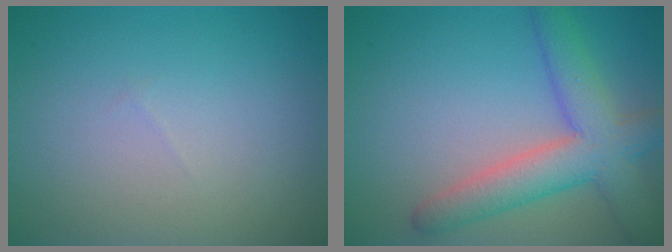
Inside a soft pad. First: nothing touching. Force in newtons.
{"total": 6.3, "press": 6.3, "slide": 0.3}